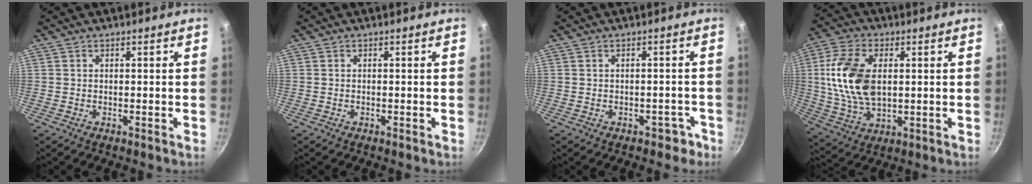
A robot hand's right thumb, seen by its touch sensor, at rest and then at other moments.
{"total": 0.0}
{"total": 2.9, "force": [-1.7, 2.0, 1.2], "torque": [0.010, 0.031, 0.000]}
{"total": 15.2, "force": [2.0, 9.0, 12.1], "torque": [-0.223, -0.003, 0.038]}